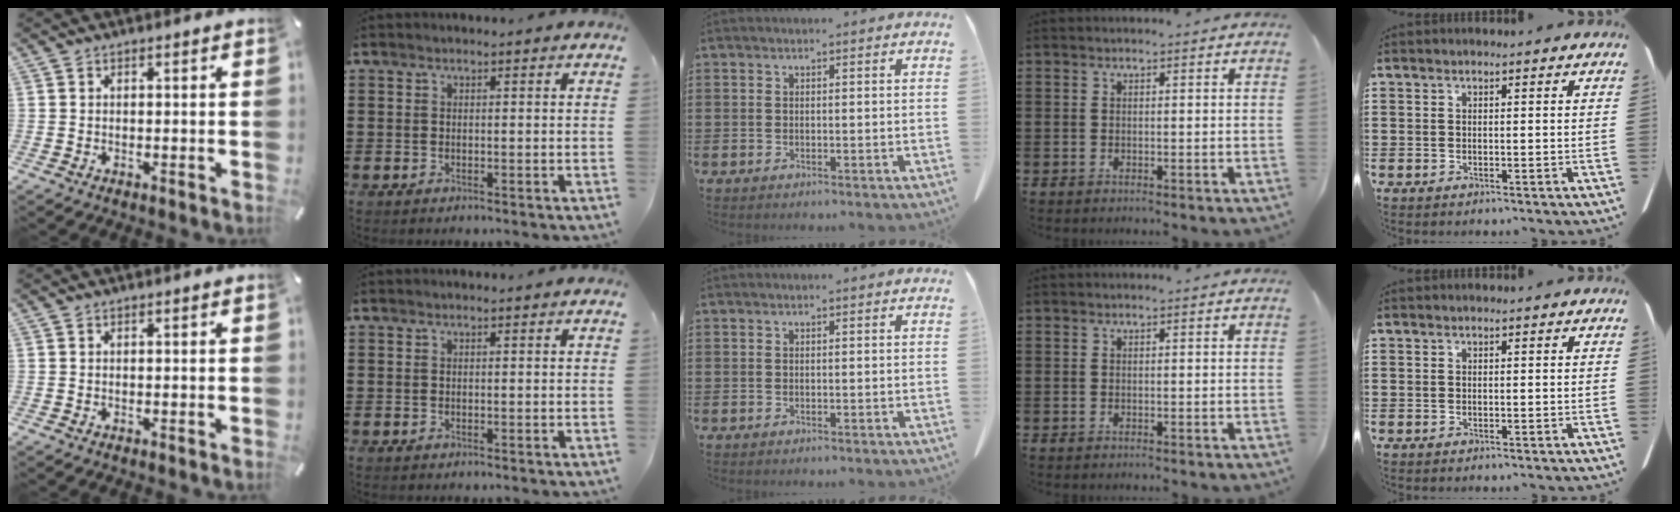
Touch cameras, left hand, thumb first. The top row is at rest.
{}